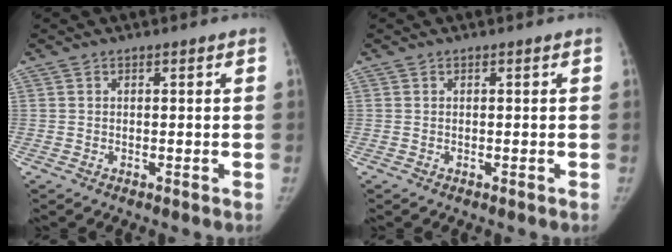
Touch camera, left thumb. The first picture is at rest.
{"total": 0.0}